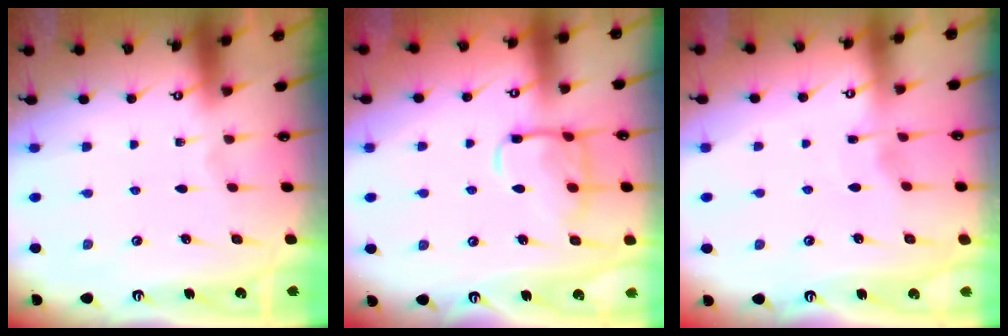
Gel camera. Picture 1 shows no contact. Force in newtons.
{"total": 11.7, "press": 11.7, "slide": 0.9}
{"total": 3.2, "press": 3.2, "slide": 0.4}